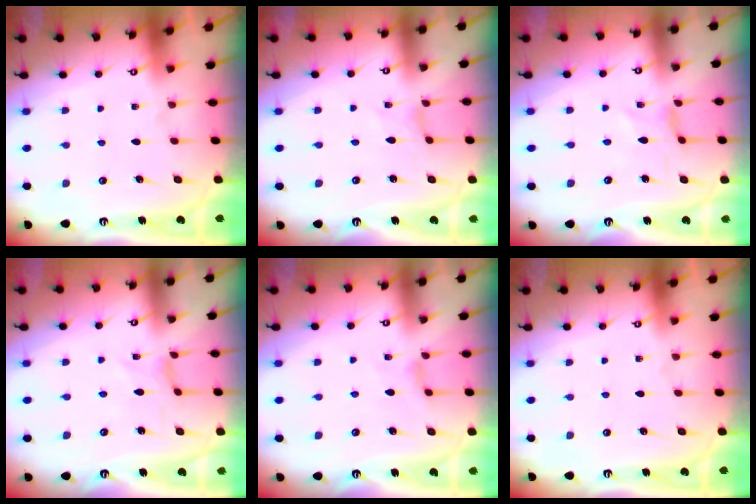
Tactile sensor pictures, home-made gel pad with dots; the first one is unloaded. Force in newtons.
{"total": 0.0}
{"total": 0.0}
{"total": 0.0}
{"total": 2.3, "press": 2.2, "slide": 0.5}
{"total": 0.0}